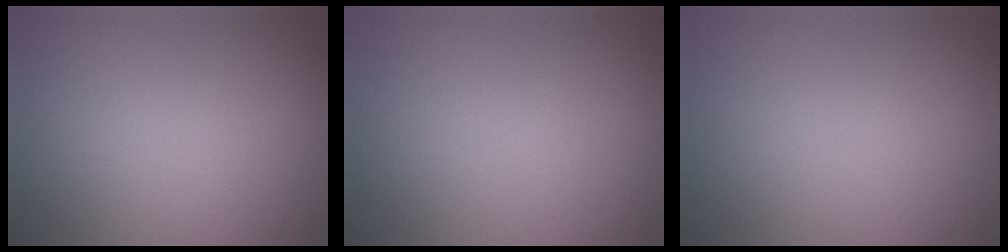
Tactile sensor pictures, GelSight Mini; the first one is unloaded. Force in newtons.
{"total": 0.0}
{"total": 0.0}